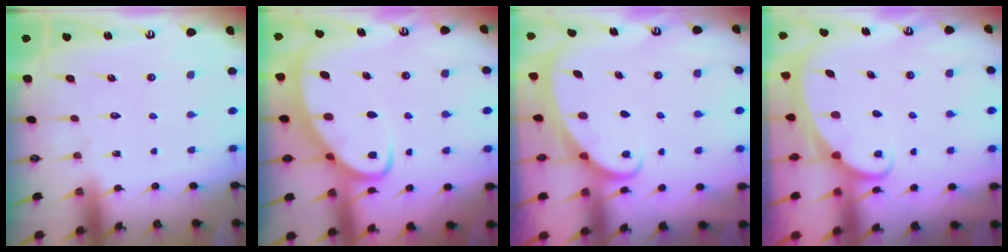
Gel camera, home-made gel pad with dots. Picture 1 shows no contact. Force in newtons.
{"total": 5.7, "press": 5.7, "slide": 0.9}
{"total": 2.1, "press": 2.1, "slide": 0.0}
{"total": 1.8, "press": 1.8, "slide": 0.2}